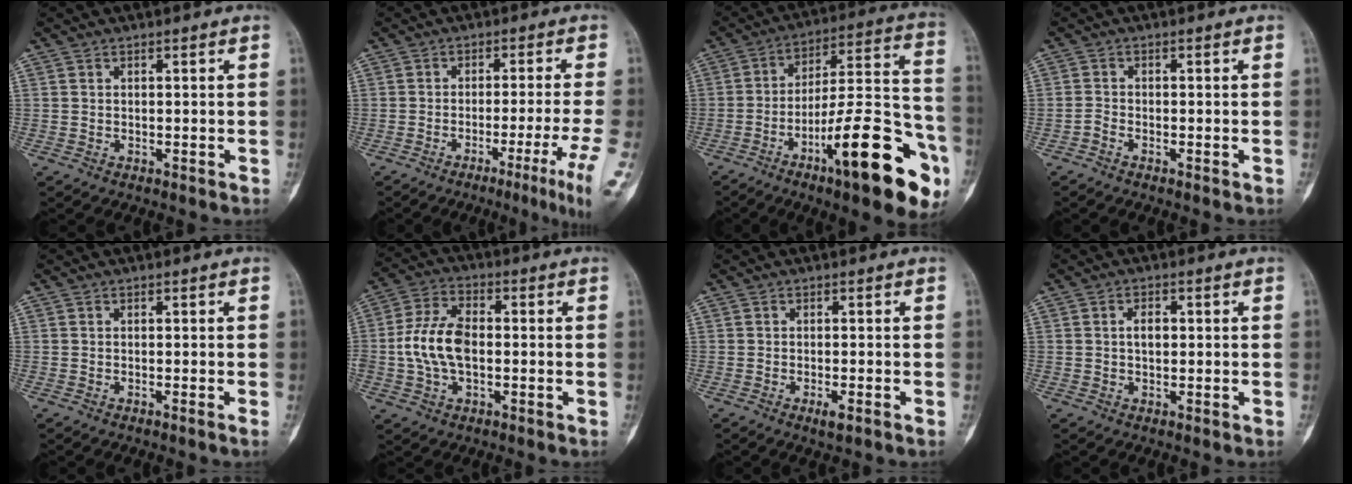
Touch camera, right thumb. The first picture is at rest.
{"total": 8.7, "force": [-4.0, -1.3, 7.6], "torque": [-0.122, -0.002, -0.062]}
{"total": 24.6, "force": [-11.2, 6.3, 20.9], "torque": [-0.274, 0.064, -0.168]}
{"total": 1.1, "force": [-1.0, 0.2, 0.4], "torque": [-0.008, 0.001, -0.026]}
{"total": 0.5, "force": [-0.3, -0.2, 0.4], "torque": [-0.001, 0.003, -0.007]}
{"total": 10.4, "force": [-0.8, 6.2, 8.3], "torque": [-0.167, 0.023, -0.019]}
{"total": 1.9, "force": [-0.9, 0.4, 1.6], "torque": [-0.028, -0.004, -0.017]}
{"total": 2.3, "force": [0.2, 1.4, 1.8], "torque": [-0.026, 0.003, 0.000]}